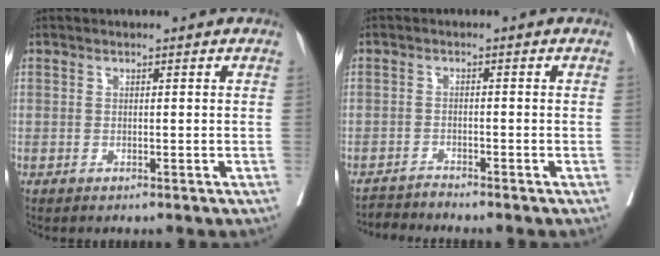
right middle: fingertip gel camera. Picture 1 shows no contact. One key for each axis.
{"total": 2.6, "fx": -2.3, "fy": -1.0, "fz": -0.7, "tx": 0.014, "ty": -0.017, "tz": -0.040}